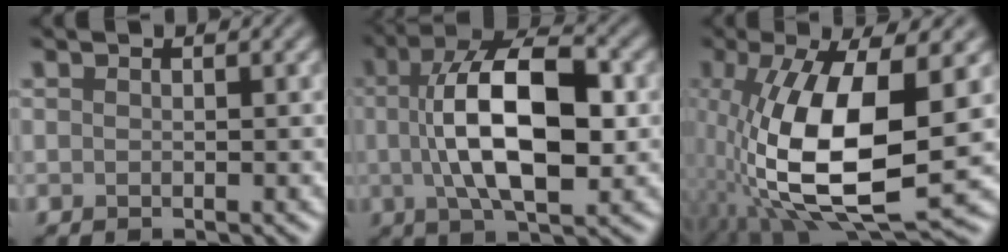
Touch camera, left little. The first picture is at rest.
{"total": 10.7, "force": [0.5, 4.5, 9.6], "torque": [-0.166, 0.012, 0.005]}
{"total": 12.3, "force": [-1.0, 4.6, 11.4], "torque": [-0.230, -0.012, -0.013]}